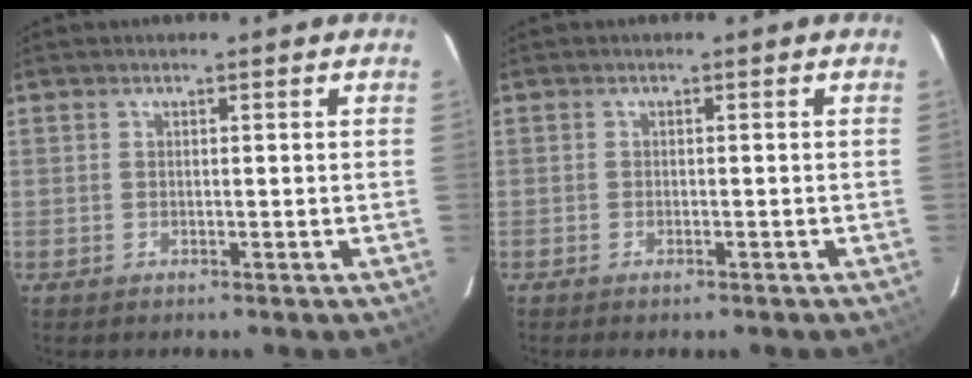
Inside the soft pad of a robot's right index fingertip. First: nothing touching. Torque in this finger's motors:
{"motor_torque": [0.42, -0.77, 0.27, 0.05]}